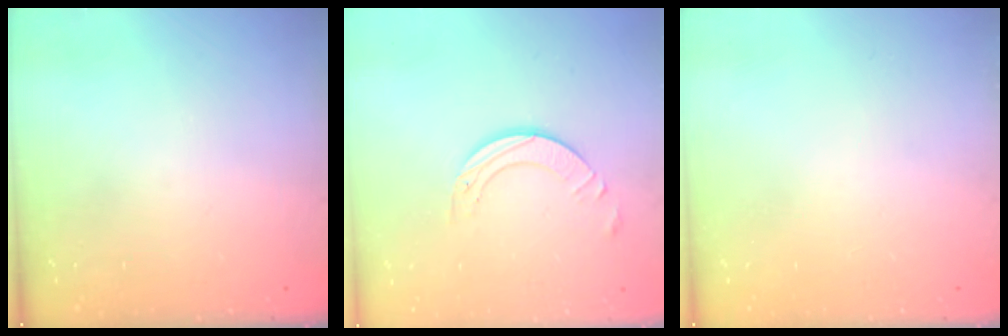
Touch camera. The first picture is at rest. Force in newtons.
{"total": 4.3, "press": 4.3, "slide": 0.1}
{"total": 0.0}